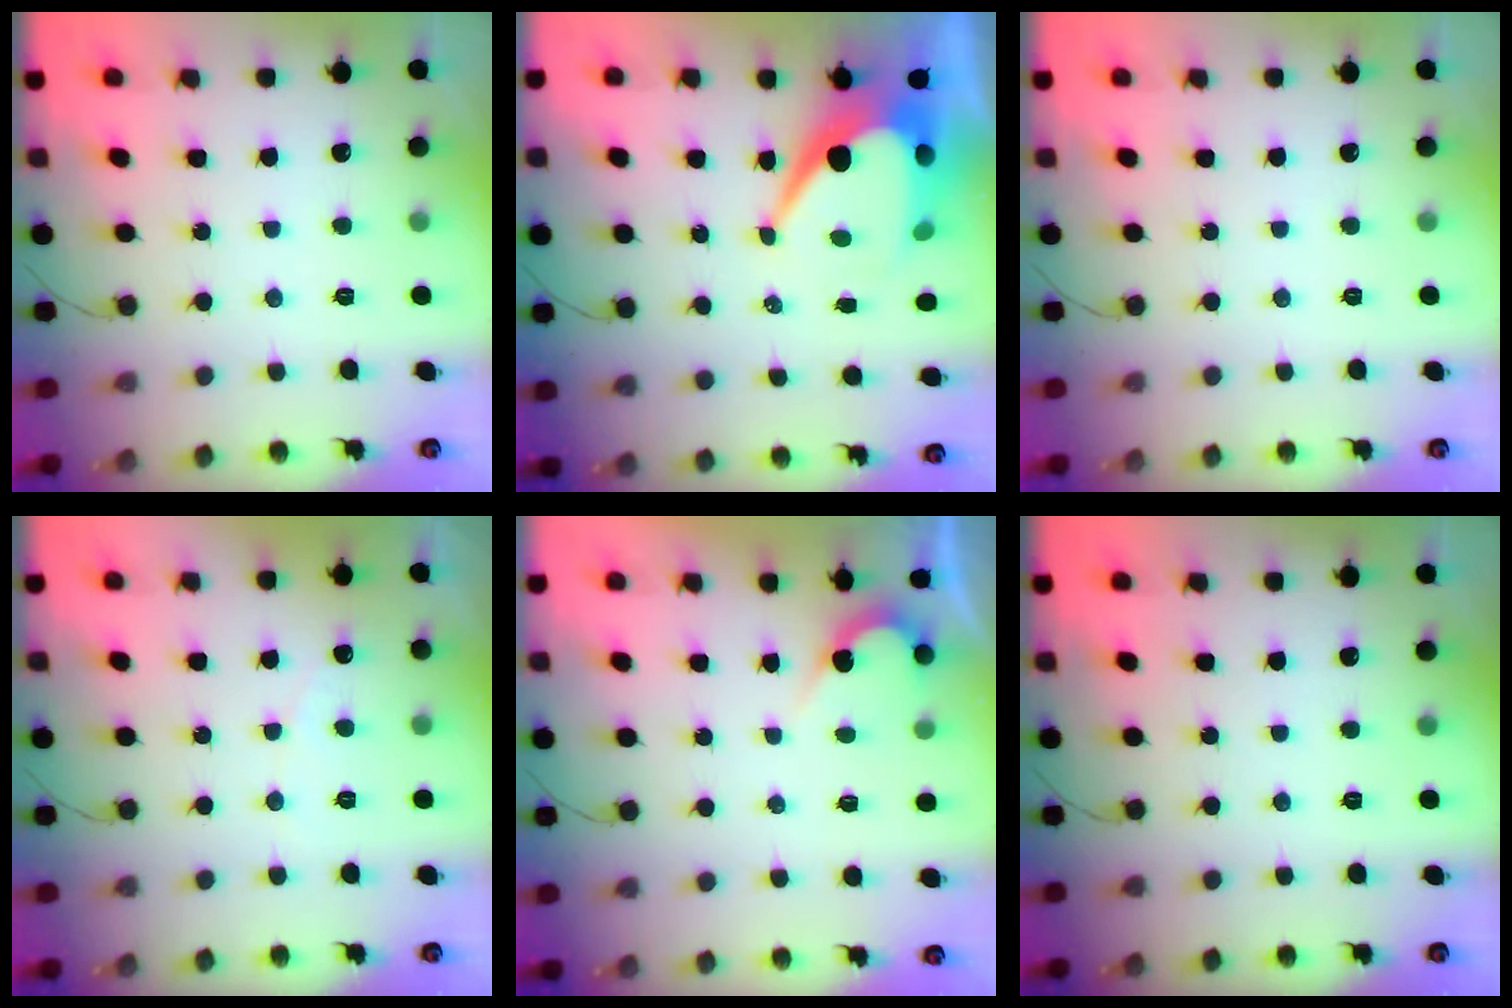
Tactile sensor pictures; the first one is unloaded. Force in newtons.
{"total": 12.7, "press": 12.7, "slide": 1.0}
{"total": 0.0}
{"total": 2.5, "press": 2.5, "slide": 0.2}
{"total": 2.7, "press": 2.7, "slide": 0.2}
{"total": 0.0}